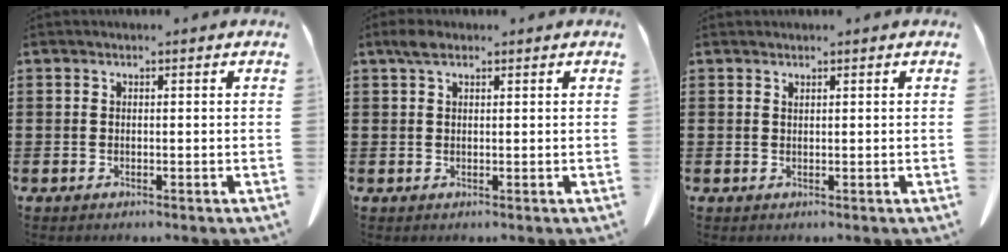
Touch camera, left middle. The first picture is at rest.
{"total": 2.2, "force": [1.3, 1.0, 1.5], "torque": [-0.034, 0.005, 0.024]}
{"total": 0.6, "force": [0.6, 0.1, 0.1], "torque": [-0.006, -0.003, 0.014]}